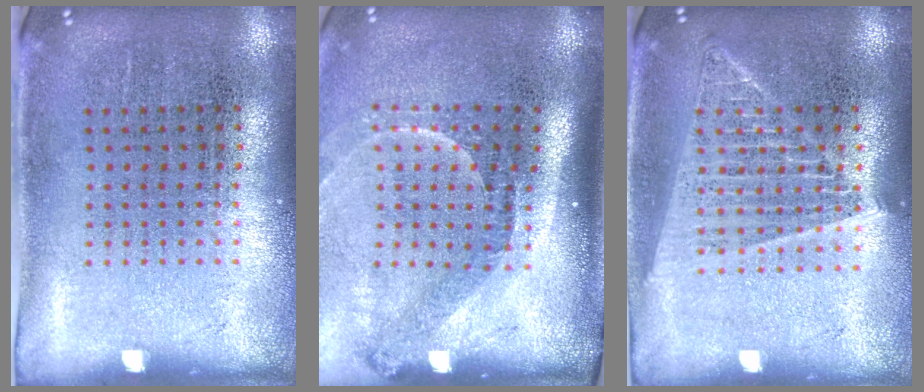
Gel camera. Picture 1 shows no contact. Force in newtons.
{"total": 2.2, "press": 1.5, "slide": 1.6}
{"total": 1.5, "press": 1.4, "slide": 0.6}